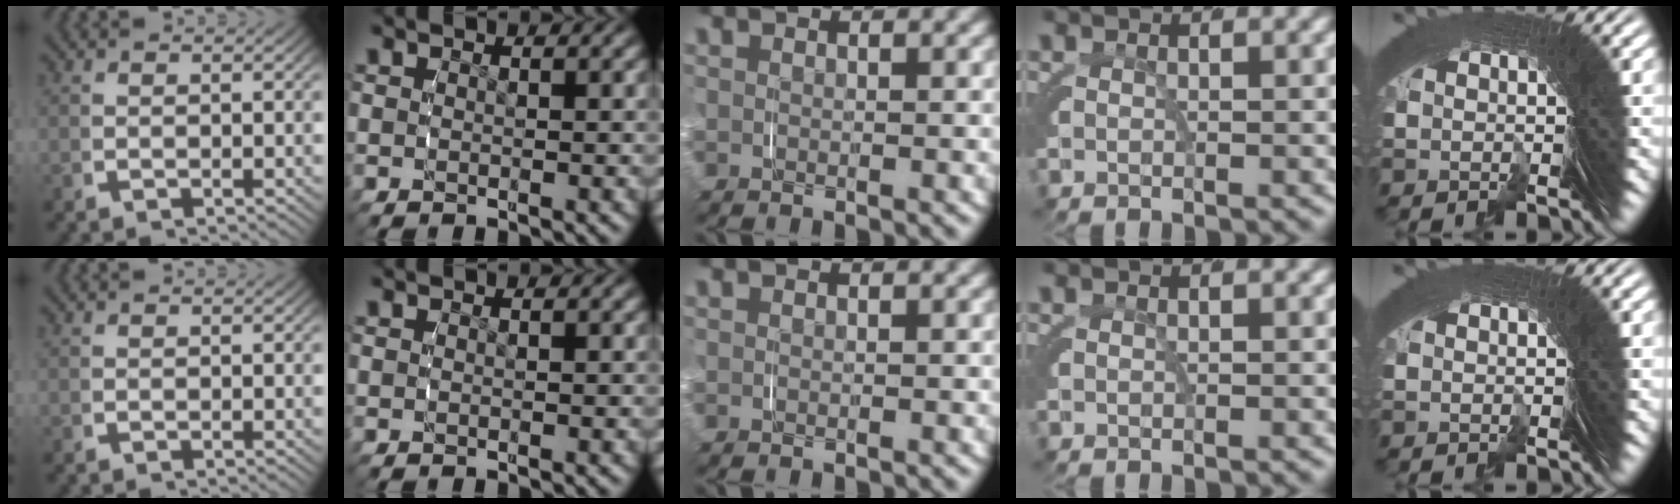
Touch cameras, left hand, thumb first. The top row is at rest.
{}